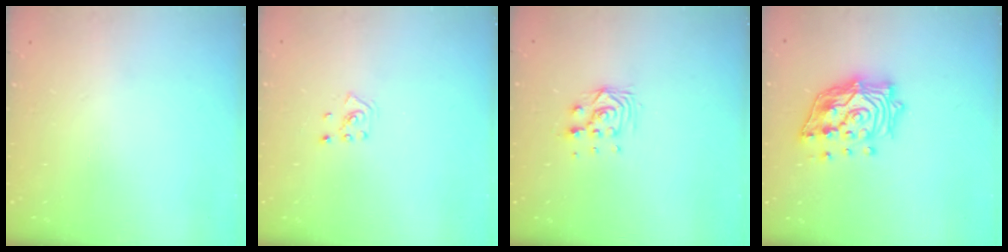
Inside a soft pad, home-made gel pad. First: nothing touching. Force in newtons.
{"total": 2.2, "press": 2.2, "slide": 0.3}
{"total": 7.3, "press": 7.2, "slide": 0.6}
{"total": 18.1, "press": 17.9, "slide": 2.7}